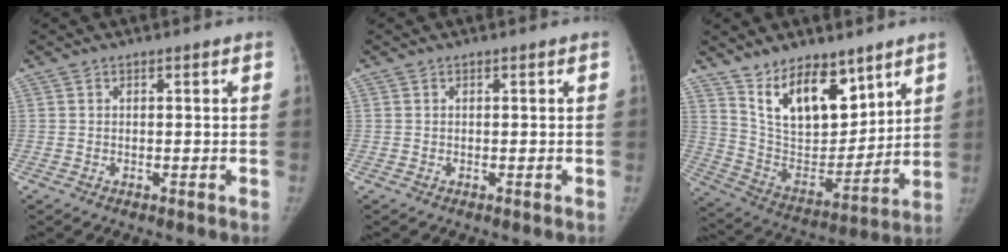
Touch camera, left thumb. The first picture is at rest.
{"total": 0.0}
{"total": 17.1, "force": [10.8, 8.8, 10.1], "torque": [-0.116, -0.071, 0.208]}